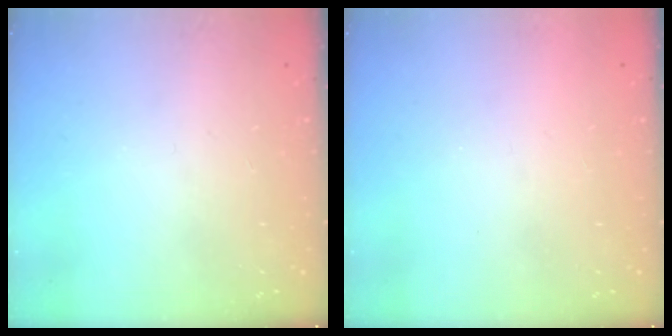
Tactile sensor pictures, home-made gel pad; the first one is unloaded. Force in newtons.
{"total": 1.5, "press": 1.5, "slide": 0.1}